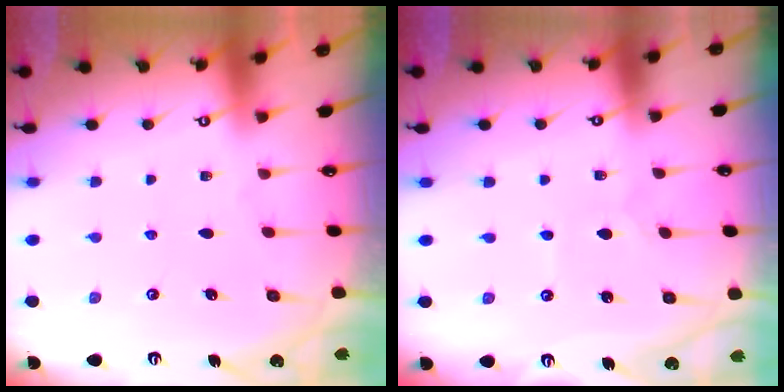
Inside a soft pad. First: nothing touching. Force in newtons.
{"total": 1.1, "press": 1.1, "slide": 0.2}